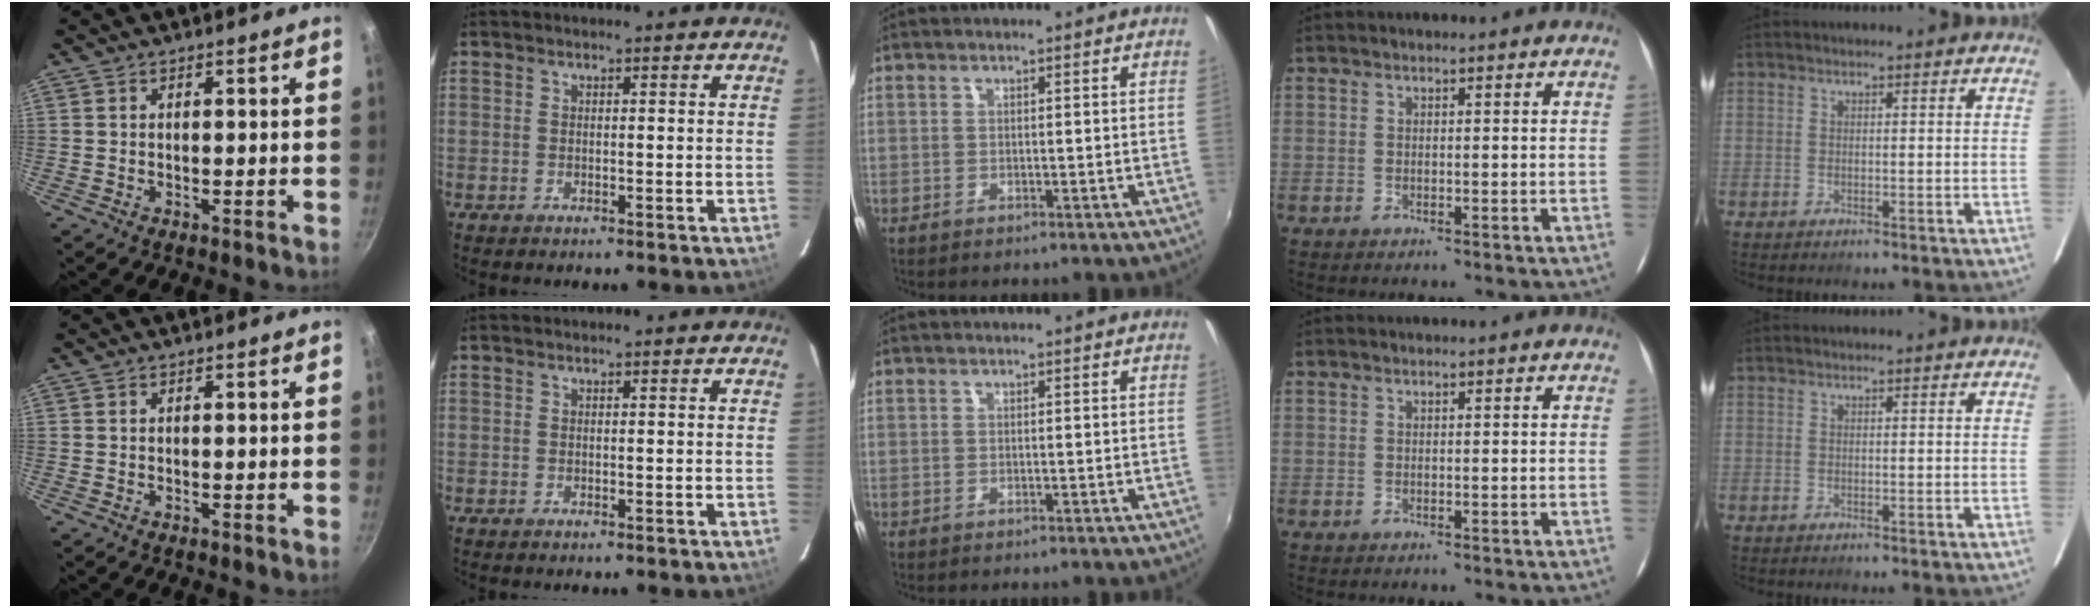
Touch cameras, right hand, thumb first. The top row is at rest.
{}